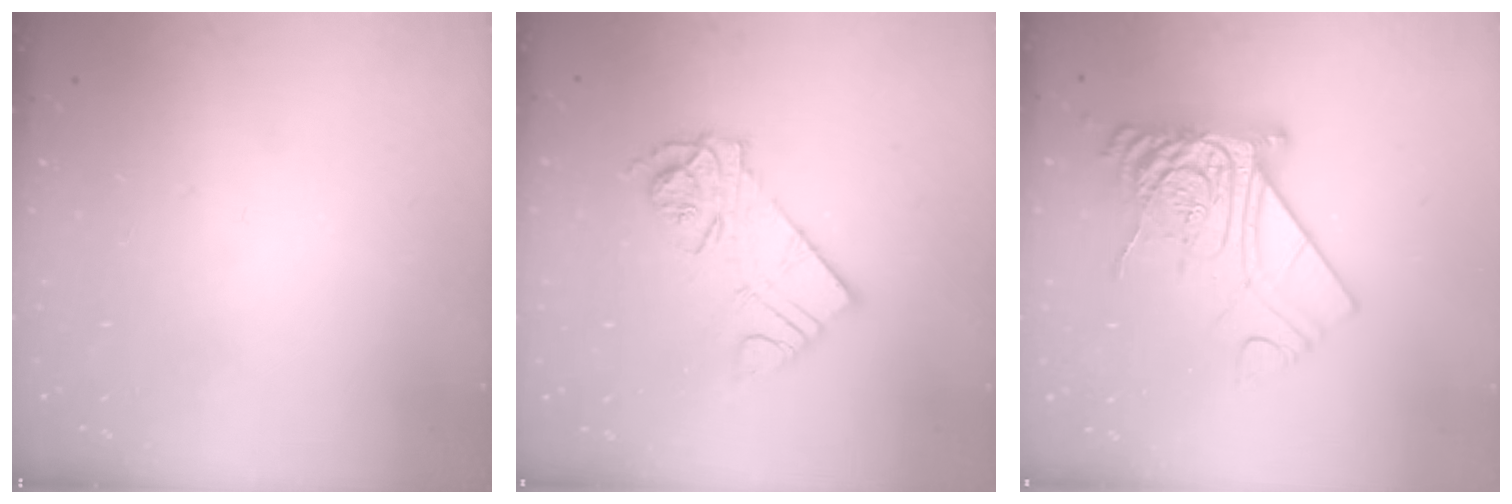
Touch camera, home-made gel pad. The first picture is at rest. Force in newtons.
{"total": 12.1, "press": 12.1, "slide": 1.0}
{"total": 15.8, "press": 15.8, "slide": 1.6}